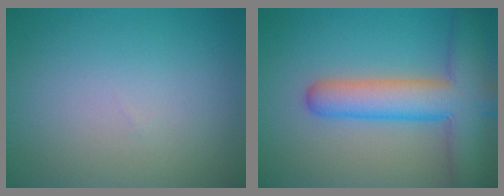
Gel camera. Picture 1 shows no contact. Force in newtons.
{"total": 8.0, "press": 8.0, "slide": 0.5}